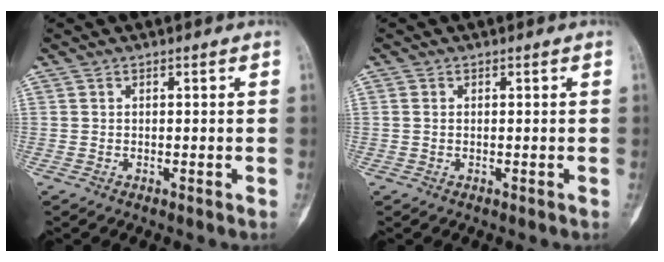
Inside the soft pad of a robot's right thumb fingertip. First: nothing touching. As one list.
[{"total": 0.6, "force": [-0.1, 0.4, 0.5], "torque": [-0.012, -0.001, -0.002]}]